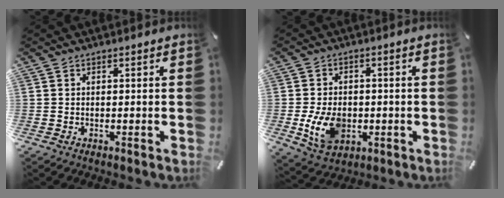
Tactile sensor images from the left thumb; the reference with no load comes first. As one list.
[{"total": 9.6, "force": [-1.7, 7.2, 6.2], "torque": [-0.125, 0.003, -0.029]}]